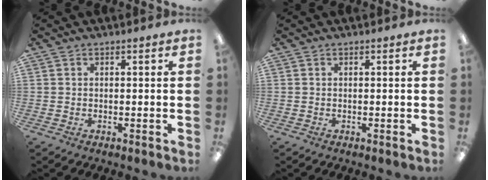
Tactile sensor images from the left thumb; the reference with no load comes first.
{"total": 0.0}